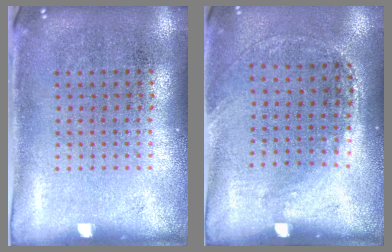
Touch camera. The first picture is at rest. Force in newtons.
{"total": 1.3, "press": 0.9, "slide": 0.9}